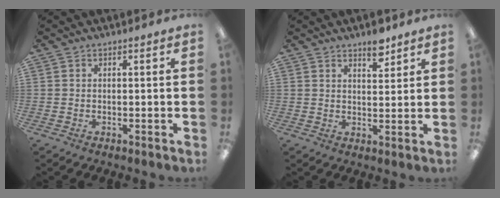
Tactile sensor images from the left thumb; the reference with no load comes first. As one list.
[{"total": 5.4, "force": [4.2, 2.1, 2.6], "torque": [-0.020, -0.030, 0.068]}]